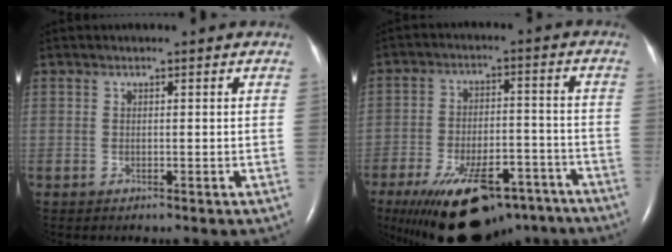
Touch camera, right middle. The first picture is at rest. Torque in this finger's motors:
{"motor_torque": [1.10, -1.04, 1.05, 0.21]}